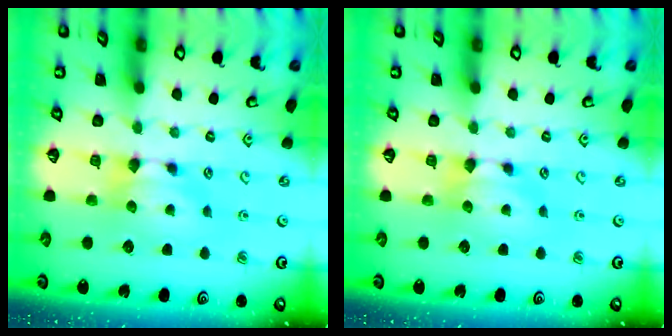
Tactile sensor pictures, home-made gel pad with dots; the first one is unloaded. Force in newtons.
{"total": 0.0}